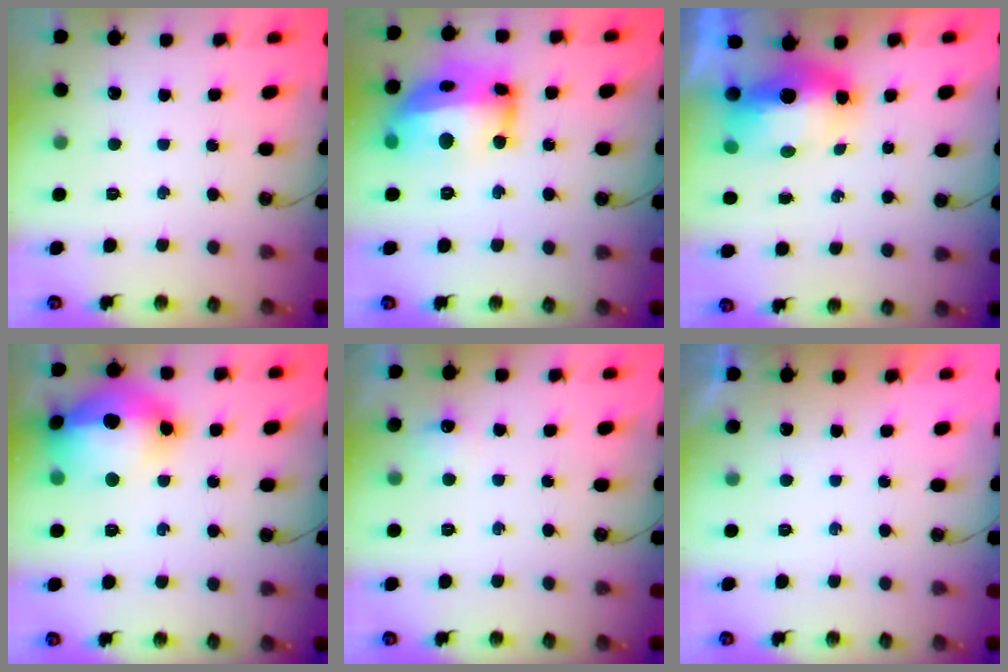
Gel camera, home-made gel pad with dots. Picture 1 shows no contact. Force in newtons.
{"total": 19.2, "press": 19.1, "slide": 1.7}
{"total": 8.6, "press": 8.5, "slide": 1.1}
{"total": 20.3, "press": 20.2, "slide": 2.1}
{"total": 5.8, "press": 5.8, "slide": 0.9}
{"total": 0.0}